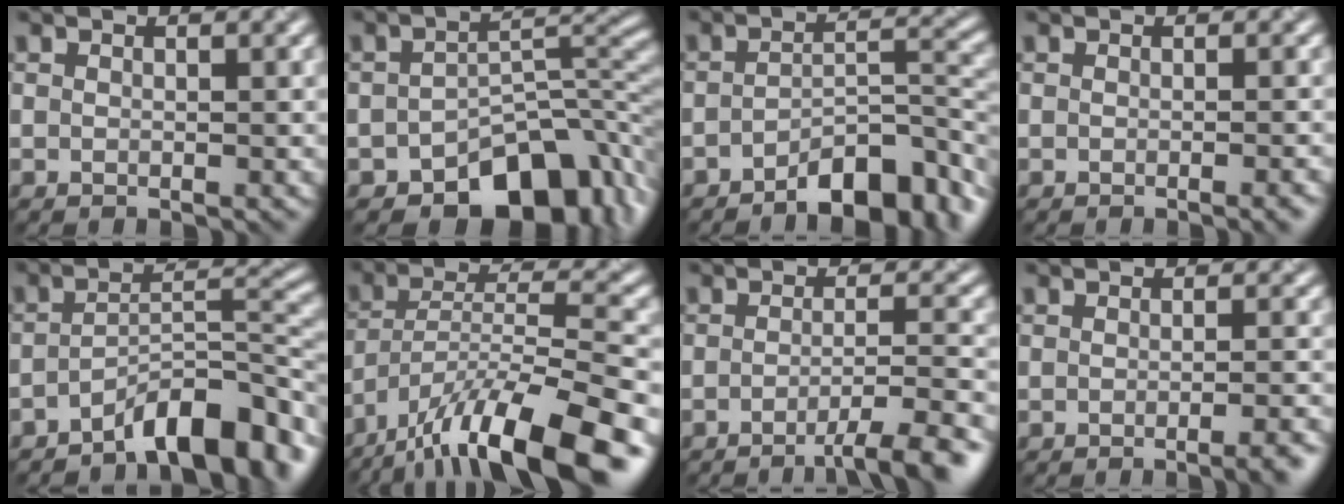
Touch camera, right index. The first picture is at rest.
{"total": 9.4, "force": [-6.3, 4.8, 5.0], "torque": [-0.044, -0.006, -0.107]}
{"total": 7.6, "force": [-5.2, 2.7, 4.8], "torque": [-0.055, 0.009, -0.082]}
{"total": 1.5, "force": [-0.7, 0.3, 1.3], "torque": [-0.016, -0.001, -0.005]}
{"total": 7.9, "force": [-5.3, 2.4, 5.3], "torque": [-0.071, 0.011, -0.090]}
{"total": 14.4, "force": [-10.6, 3.3, 9.2], "torque": [-0.173, 0.009, -0.179]}
{"total": 5.7, "force": [-3.5, 0.9, 4.3], "torque": [-0.059, 0.006, -0.052]}
{"total": 2.8, "force": [-1.9, 0.4, 2.0], "torque": [-0.025, 0.001, -0.022]}